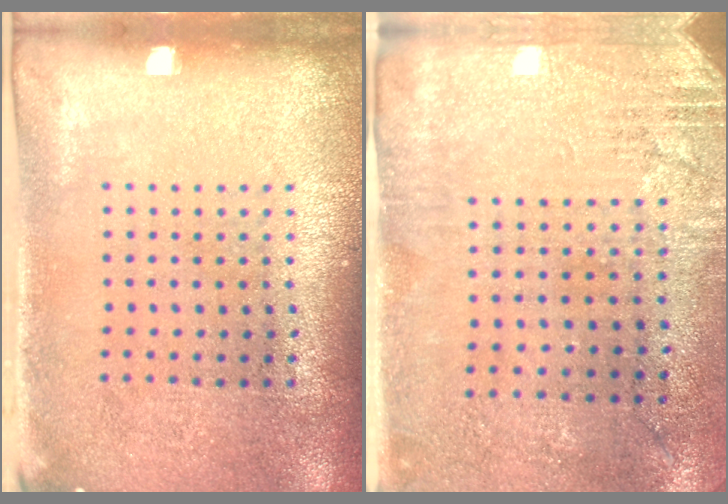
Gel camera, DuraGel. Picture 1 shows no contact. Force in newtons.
{"total": 2.8, "press": 2.4, "slide": 1.5}